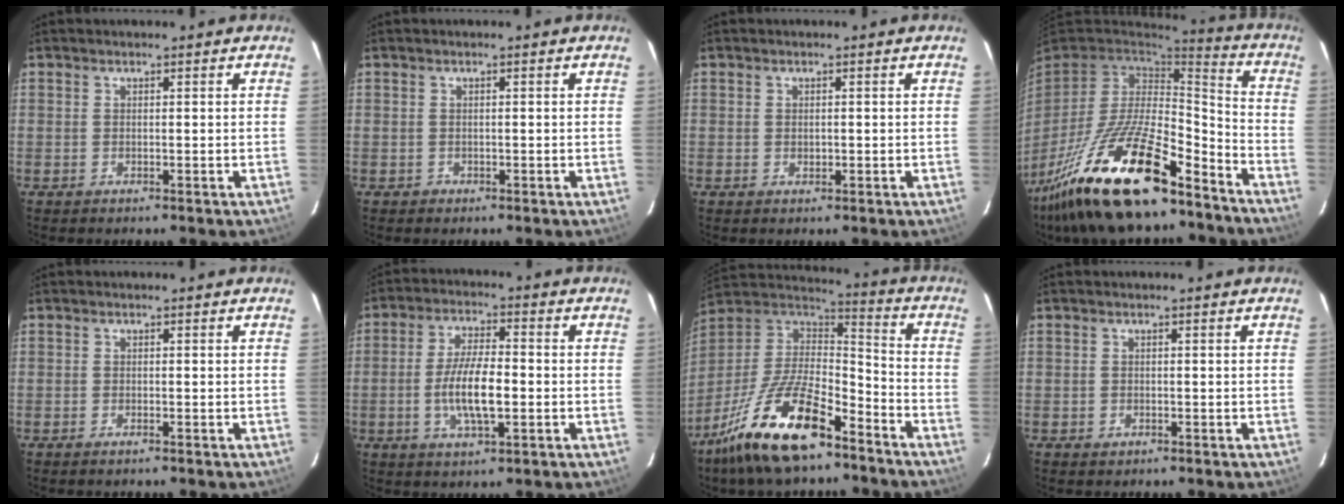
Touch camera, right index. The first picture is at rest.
{"total": 0.7, "force": [-0.4, 0.6, -0.2], "torque": [0.005, 0.002, -0.002]}
{"total": 1.1, "force": [0.0, 0.8, 0.7], "torque": [-0.011, 0.003, 0.001]}
{"total": 26.1, "force": [-17.7, 8.3, 17.2], "torque": [-0.340, -0.031, -0.299]}
{"total": 0.6, "force": [-0.5, 0.1, 0.2], "torque": [-0.005, -0.001, -0.011]}
{"total": 9.4, "force": [-1.9, 2.9, 8.8], "torque": [-0.174, 0.000, -0.036]}
{"total": 20.6, "force": [-13.2, 7.1, 14.2], "torque": [-0.289, -0.021, -0.239]}
{"total": 1.0, "force": [-0.6, 0.8, 0.2], "torque": [-0.002, -0.001, -0.007]}